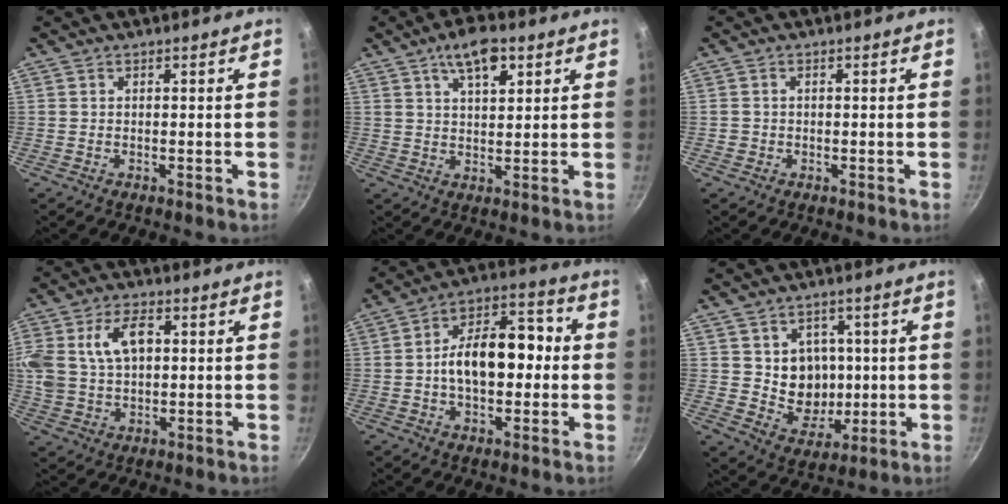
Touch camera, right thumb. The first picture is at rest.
{"total": 7.8, "force": [4.0, 3.4, 5.8], "torque": [-0.078, -0.009, 0.063]}
{"total": 0.8, "force": [-0.1, 0.8, 0.1], "torque": [0.001, 0.002, -0.002]}
{"total": 15.5, "force": [3.6, 10.7, 10.7], "torque": [-0.225, 0.026, 0.067]}
{"total": 15.2, "force": [-0.8, 9.3, 12.0], "torque": [-0.145, 0.046, -0.024]}
{"total": 10.3, "force": [0.7, 9.2, 4.5], "torque": [-0.026, -0.007, 0.022]}